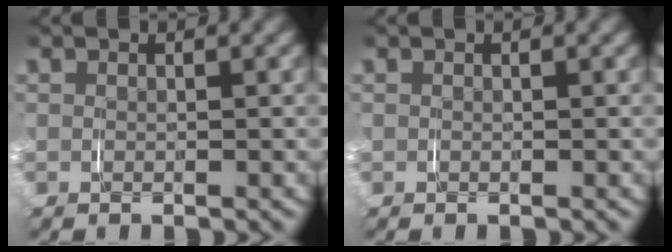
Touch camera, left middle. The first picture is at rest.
{"total": 0.0}